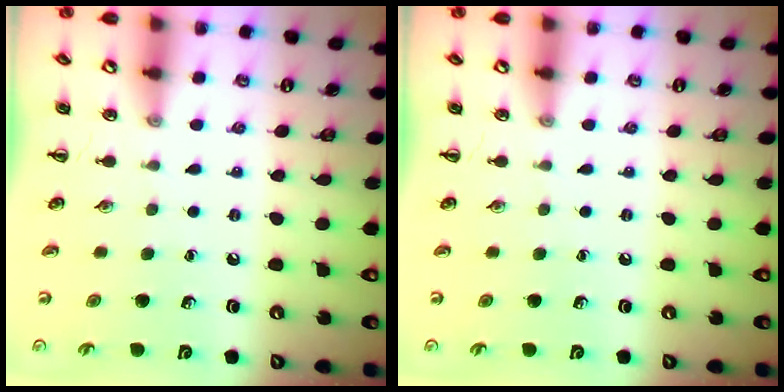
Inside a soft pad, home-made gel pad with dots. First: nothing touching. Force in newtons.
{"total": 0.0}